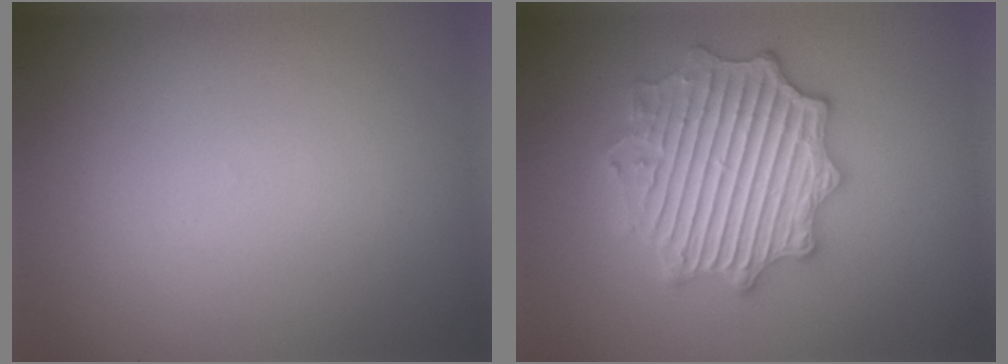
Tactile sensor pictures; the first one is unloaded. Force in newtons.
{"total": 6.2, "press": 6.1, "slide": 1.0}